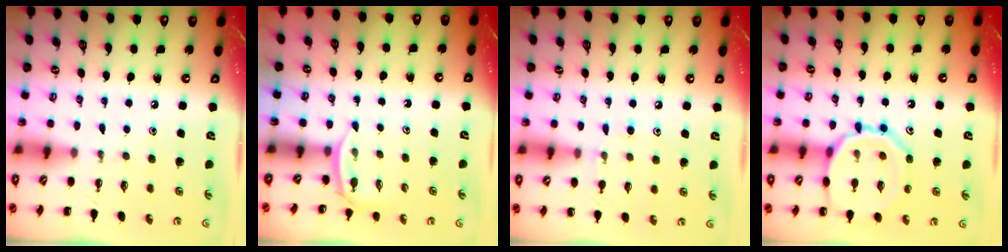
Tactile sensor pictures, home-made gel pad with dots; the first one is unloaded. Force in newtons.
{"total": 2.6, "press": 2.5, "slide": 0.8}
{"total": 7.1, "press": 6.8, "slide": 2.0}
{"total": 12.9, "press": 12.9, "slide": 1.2}